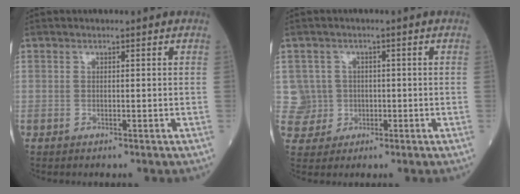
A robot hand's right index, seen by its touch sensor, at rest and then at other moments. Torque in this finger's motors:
{"motor_torque": [0.01, 0.05, -0.07, -0.04]}